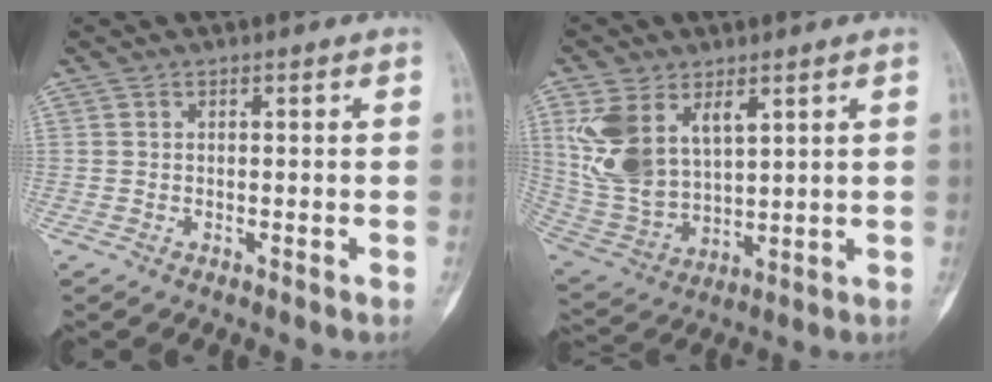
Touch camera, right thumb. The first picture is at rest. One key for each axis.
{"total": 14.1, "fx": 5.6, "fy": 8.5, "fz": 9.7, "tx": -0.185, "ty": -0.015, "tz": 0.133}